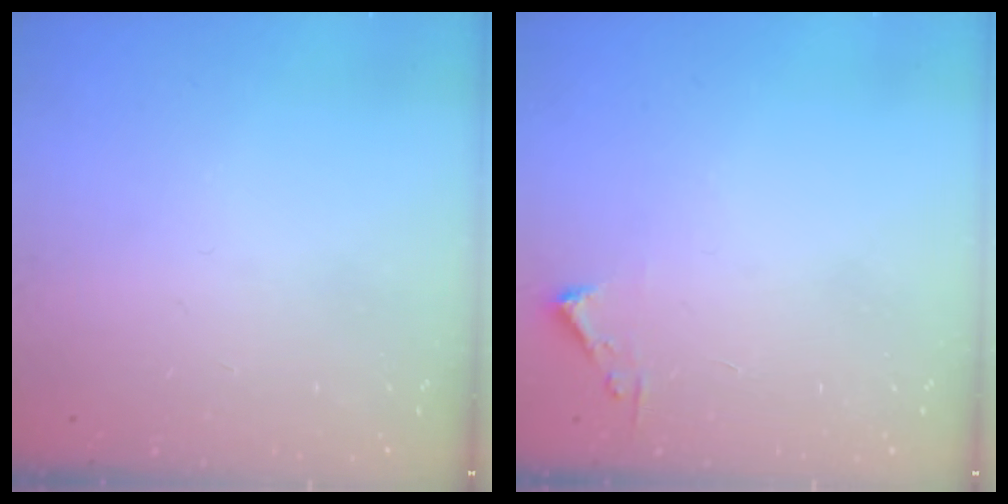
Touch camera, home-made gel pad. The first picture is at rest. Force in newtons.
{"total": 2.4, "press": 2.4, "slide": 0.3}